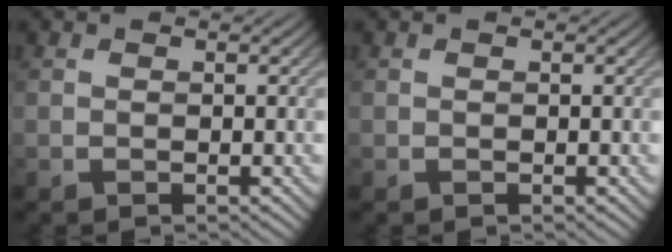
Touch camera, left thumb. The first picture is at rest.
{"total": 0.0}